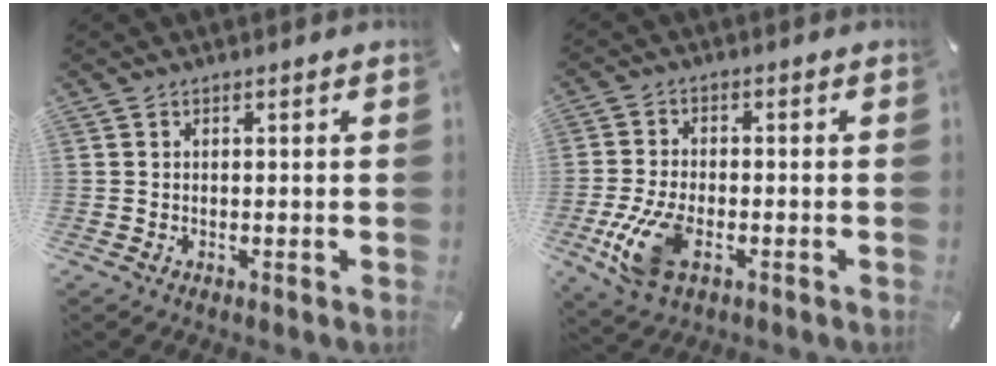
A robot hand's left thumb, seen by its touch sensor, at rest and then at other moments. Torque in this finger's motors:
{"motor_torque": [0.50, 1.33, 0.23, 0.02, 0.15]}